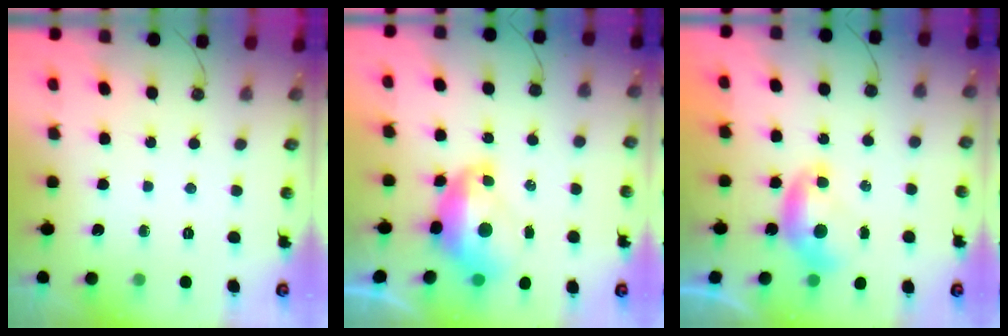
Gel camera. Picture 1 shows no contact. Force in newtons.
{"total": 2.8, "press": 2.7, "slide": 0.7}
{"total": 0.0}